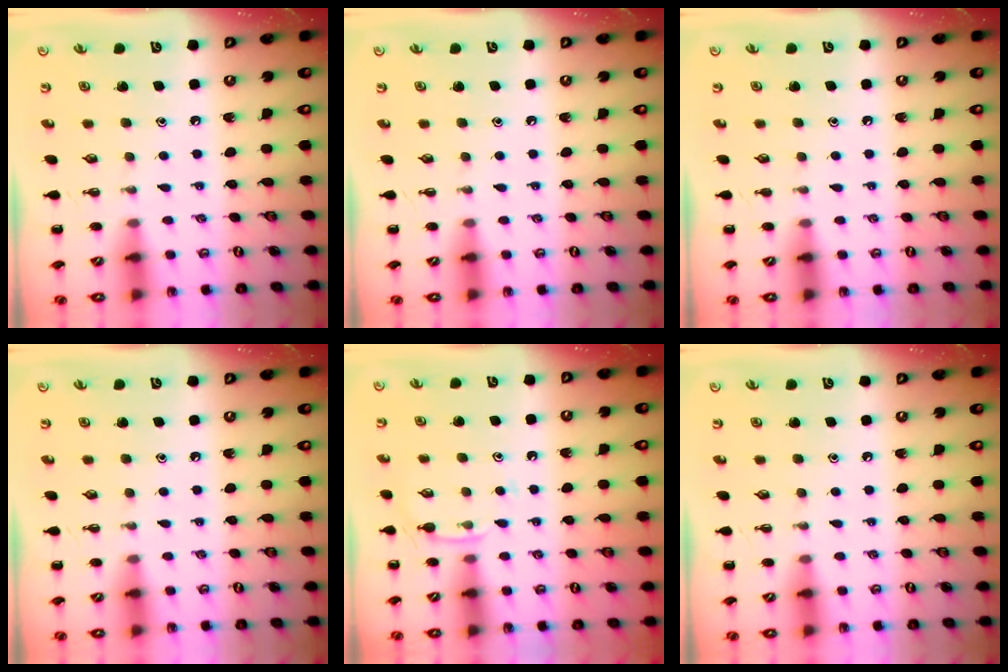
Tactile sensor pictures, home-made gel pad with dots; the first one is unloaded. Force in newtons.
{"total": 0.0}
{"total": 0.0}
{"total": 0.0}
{"total": 6.5, "press": 6.3, "slide": 1.6}
{"total": 0.0}